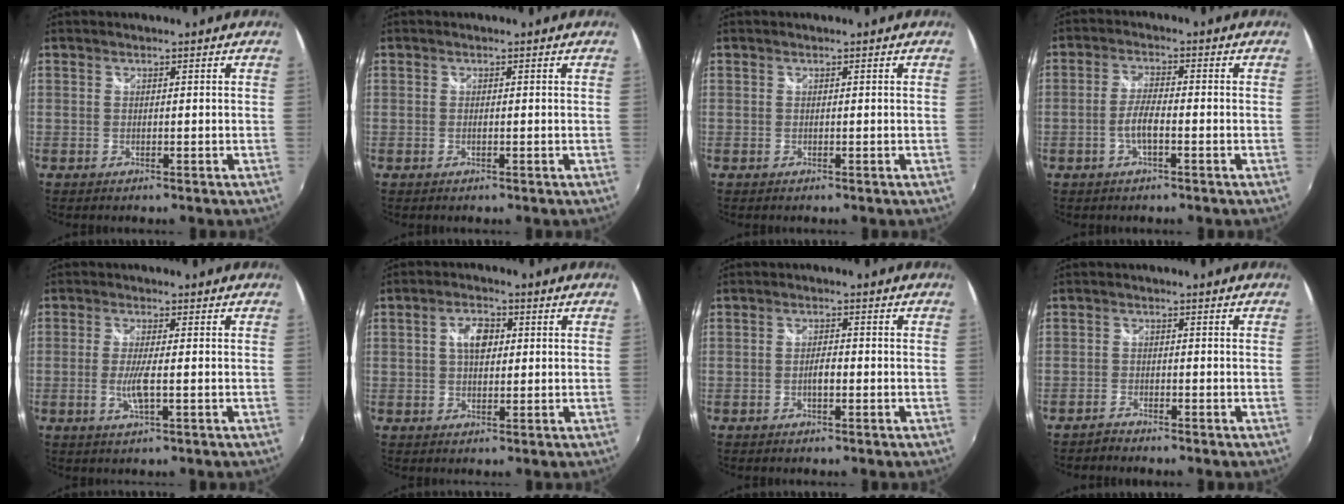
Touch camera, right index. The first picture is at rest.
{"total": 0.6, "force": [-0.2, 0.0, 0.6], "torque": [-0.013, 0.000, -0.004]}
{"total": 0.0}
{"total": 4.0, "force": [-1.5, 1.0, 3.6], "torque": [-0.078, 0.002, -0.029]}
{"total": 4.3, "force": [-1.0, 0.4, 4.1], "torque": [-0.086, -0.008, -0.019]}
{"total": 4.8, "force": [0.9, 2.9, 3.7], "torque": [-0.065, 0.012, 0.015]}
{"total": 2.0, "force": [-0.7, 0.7, 1.7], "torque": [-0.032, 0.001, -0.013]}
{"total": 1.8, "force": [-1.7, 0.4, 0.1], "torque": [-0.010, -0.001, -0.038]}